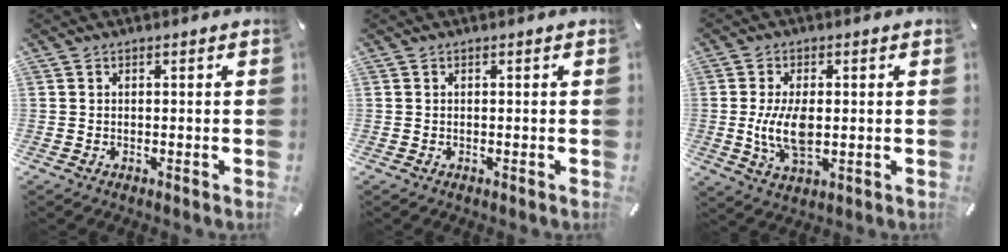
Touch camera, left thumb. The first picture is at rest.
{"total": 0.0}
{"total": 8.9, "force": [0.0, 4.4, 7.7], "torque": [-0.170, -0.008, -0.008]}